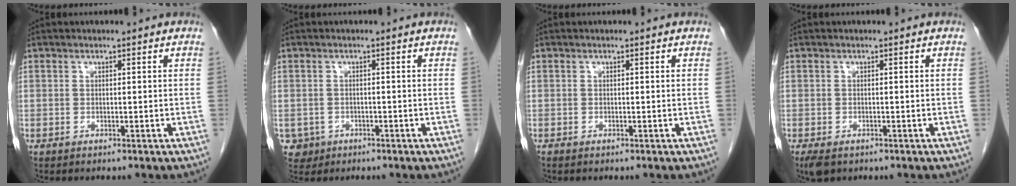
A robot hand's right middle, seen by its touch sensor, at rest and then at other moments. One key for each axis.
{"total": 2.8, "fx": -1.3, "fy": 2.4, "fz": 0.1, "tx": 0.000, "ty": 0.008, "tz": -0.019}
{"total": 0.0}
{"total": 3.0, "fx": -1.9, "fy": 1.6, "fz": 1.6, "tx": -0.032, "ty": -0.007, "tz": -0.028}